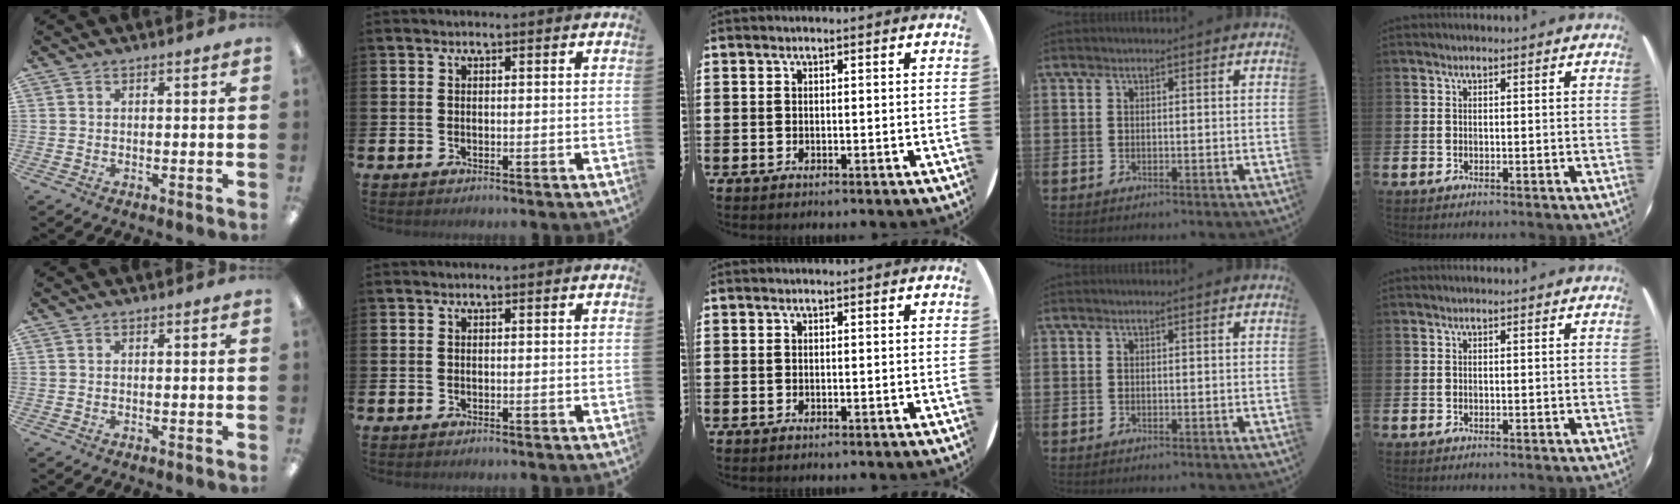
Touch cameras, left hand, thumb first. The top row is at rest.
{}